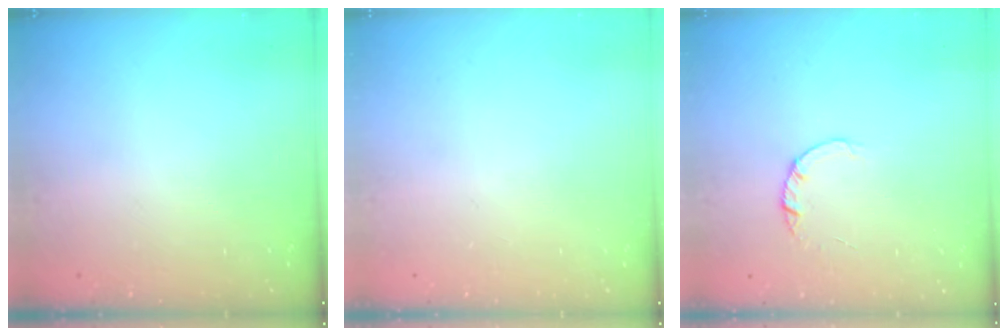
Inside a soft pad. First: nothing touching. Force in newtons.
{"total": 0.0}
{"total": 1.4, "press": 1.4, "slide": 0.2}